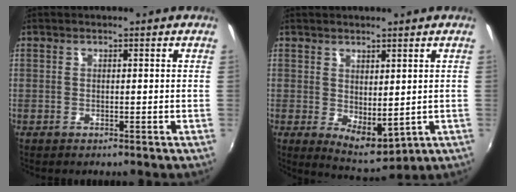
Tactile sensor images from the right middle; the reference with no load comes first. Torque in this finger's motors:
{"motor_torque": [0.22, -1.92, 0.03, 0.04]}